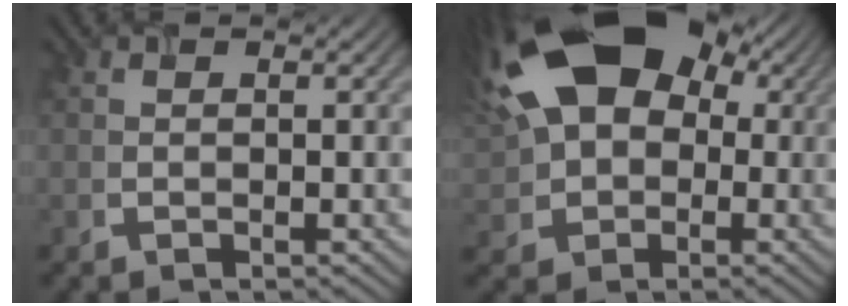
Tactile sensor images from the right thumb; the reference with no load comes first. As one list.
[{"total": 20.5, "force": [6.0, 14.2, 13.6], "torque": [-0.282, 0.055, 0.096]}]